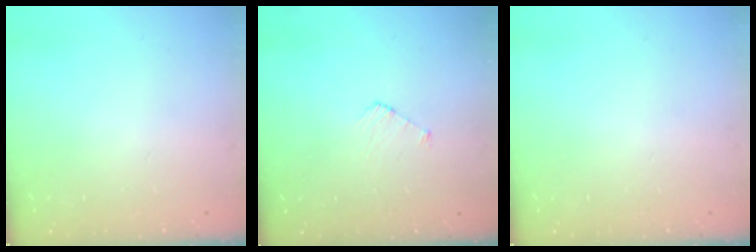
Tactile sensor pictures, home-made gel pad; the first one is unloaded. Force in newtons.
{"total": 3.9, "press": 3.8, "slide": 0.3}
{"total": 0.0}